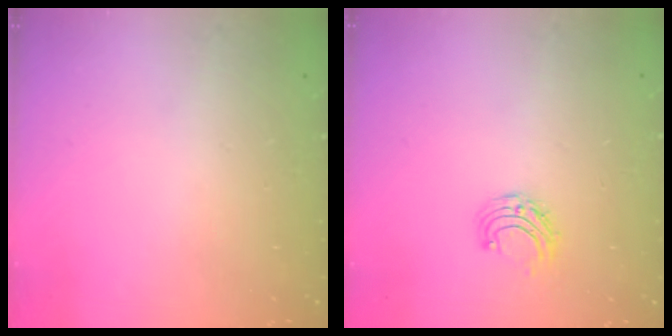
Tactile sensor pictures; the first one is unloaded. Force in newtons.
{"total": 5.9, "press": 5.8, "slide": 0.7}